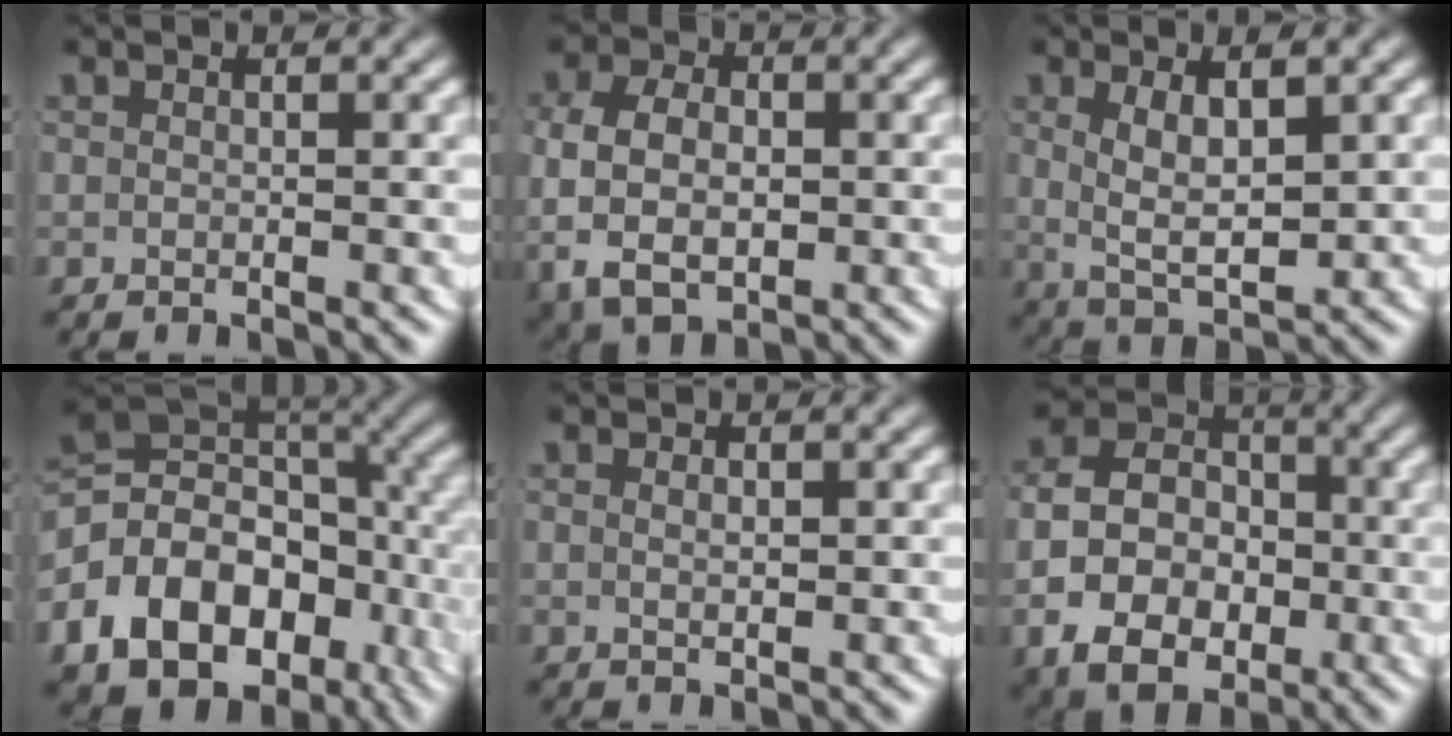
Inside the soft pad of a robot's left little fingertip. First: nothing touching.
{"total": 7.7, "force": [-0.6, 5.7, 5.2], "torque": [-0.125, -0.025, 0.008]}
{"total": 5.0, "force": [0.2, 2.4, 4.4], "torque": [-0.082, -0.012, 0.014]}
{"total": 17.1, "force": [-5.9, 12.8, 9.7], "torque": [-0.176, -0.054, -0.075]}
{"total": 0.6, "force": [0.3, -0.2, 0.5], "torque": [-0.008, -0.006, 0.011]}
{"total": 12.0, "force": [-2.3, 10.1, 6.0], "torque": [-0.118, -0.026, -0.040]}